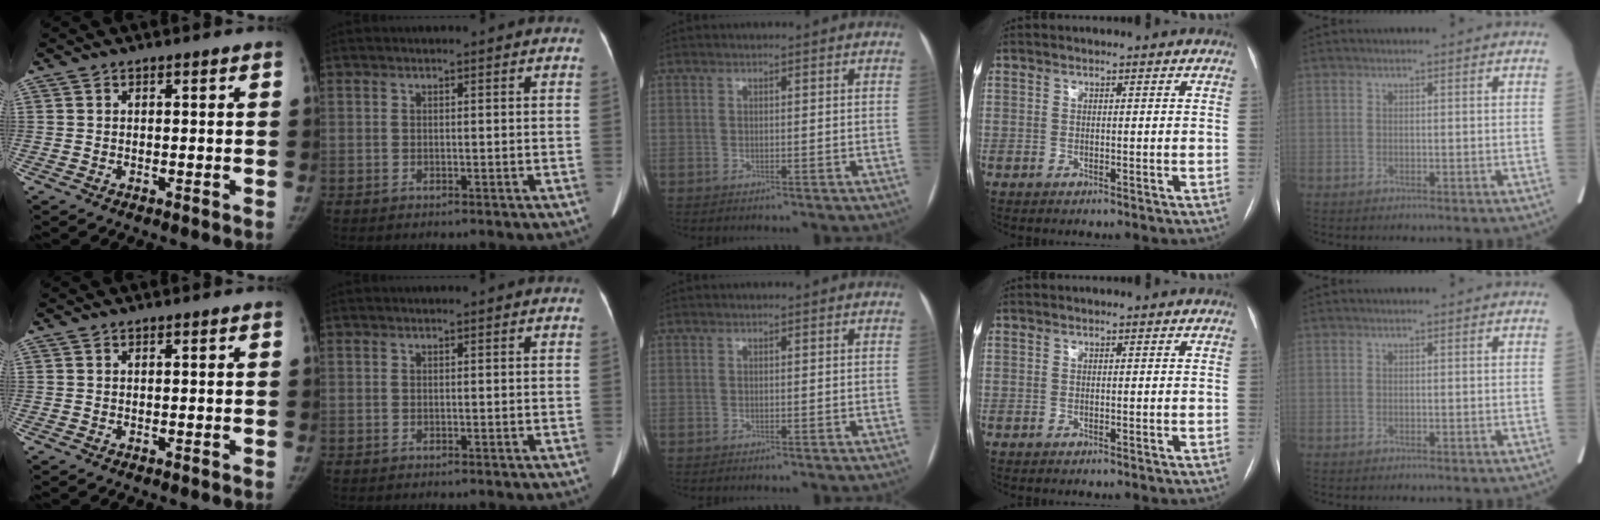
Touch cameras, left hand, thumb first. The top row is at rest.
{}